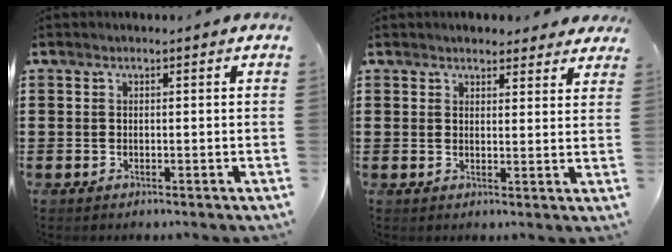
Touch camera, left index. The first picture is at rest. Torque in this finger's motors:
{"motor_torque": [0.06, 0.04, 0.03, 0.05]}